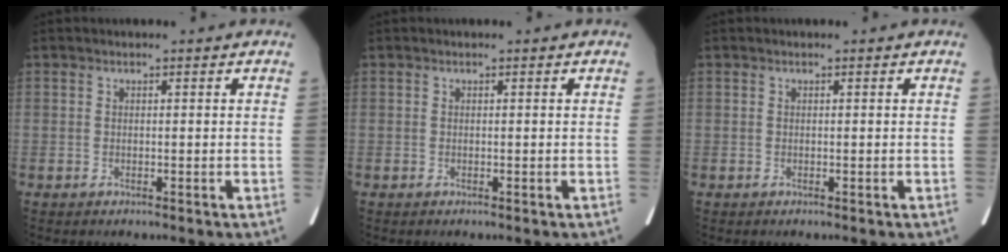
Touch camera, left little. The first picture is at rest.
{"total": 0.0}
{"total": 0.0}